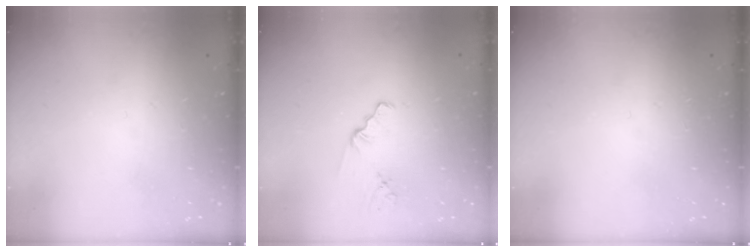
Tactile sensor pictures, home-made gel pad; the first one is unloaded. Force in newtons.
{"total": 1.3, "press": 1.3, "slide": 0.3}
{"total": 0.0}